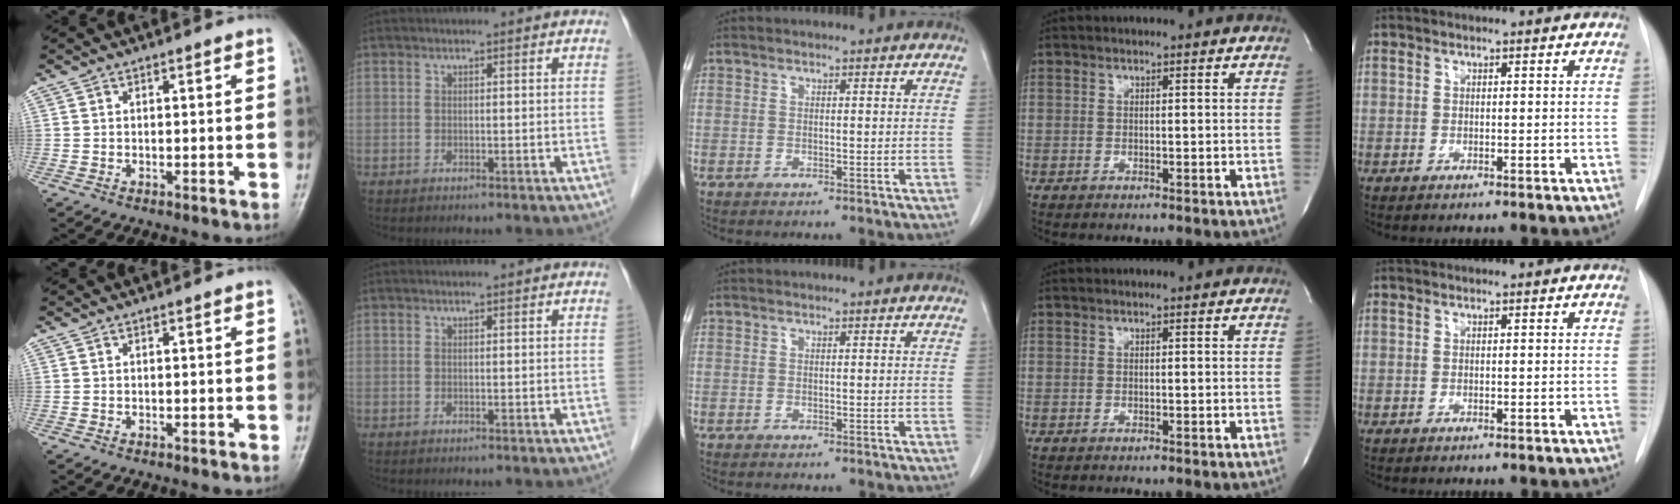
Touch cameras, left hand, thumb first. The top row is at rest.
{}